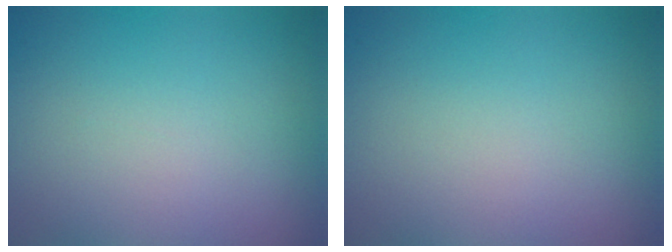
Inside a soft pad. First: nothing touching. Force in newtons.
{"total": 0.0}